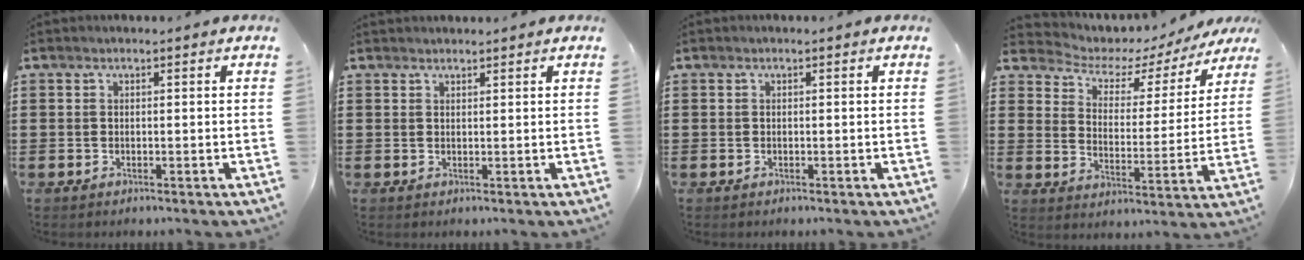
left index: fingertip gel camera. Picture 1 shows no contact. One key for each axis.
{"total": 1.0, "fx": 1.0, "fy": 0.1, "fz": 0.1, "tx": -0.003, "ty": -0.001, "tz": 0.021}
{"total": 0.0}
{"total": 3.7, "fx": 3.1, "fy": 1.9, "fz": 1.1, "tx": -0.039, "ty": -0.029, "tz": 0.039}